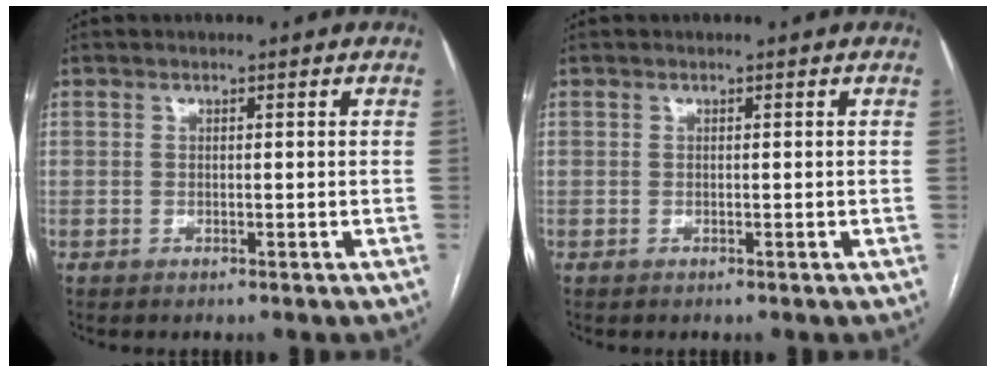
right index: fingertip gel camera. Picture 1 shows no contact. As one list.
[{"total": 0.0}]